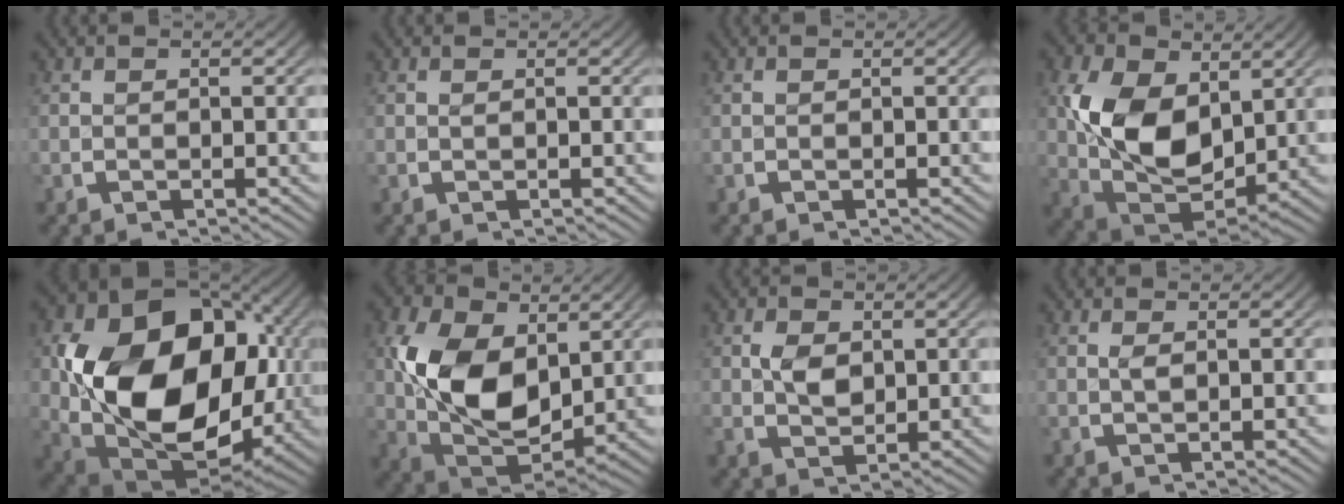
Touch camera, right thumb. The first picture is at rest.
{"total": 0.0}
{"total": 0.0}
{"total": 10.2, "force": [0.8, 7.0, 7.3], "torque": [-0.175, -0.052, 0.028]}
{"total": 24.0, "force": [-0.8, 16.4, 17.5], "torque": [-0.359, -0.080, 0.015]}
{"total": 11.3, "force": [0.6, 7.8, 8.2], "torque": [-0.195, -0.058, 0.028]}
{"total": 2.4, "force": [0.6, 1.9, 1.3], "torque": [-0.037, -0.016, 0.022]}
{"total": 0.7, "force": [0.3, 0.3, 0.5], "torque": [-0.014, -0.006, 0.009]}